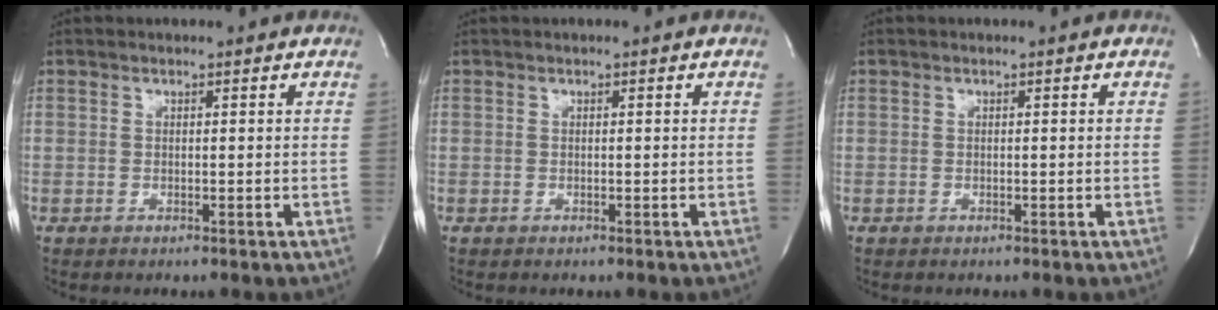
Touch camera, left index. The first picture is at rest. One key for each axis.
{"total": 0.0}
{"total": 0.0}